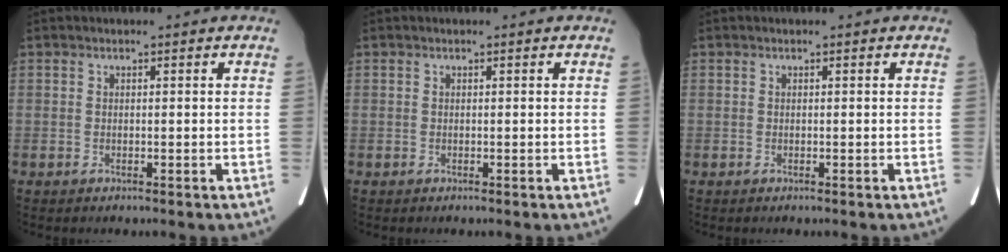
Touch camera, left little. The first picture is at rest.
{"total": 0.0}
{"total": 0.0}